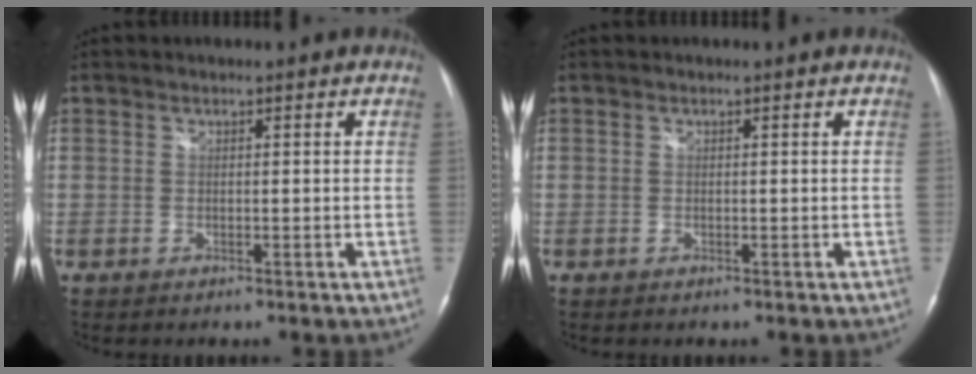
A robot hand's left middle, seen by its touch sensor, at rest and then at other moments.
{"total": 0.0}